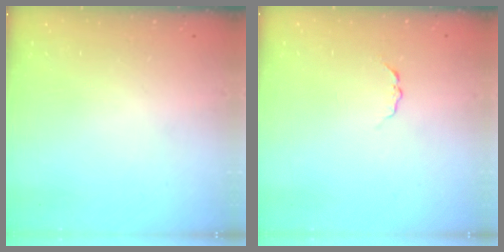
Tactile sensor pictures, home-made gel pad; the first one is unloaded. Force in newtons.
{"total": 3.2, "press": 3.1, "slide": 0.4}